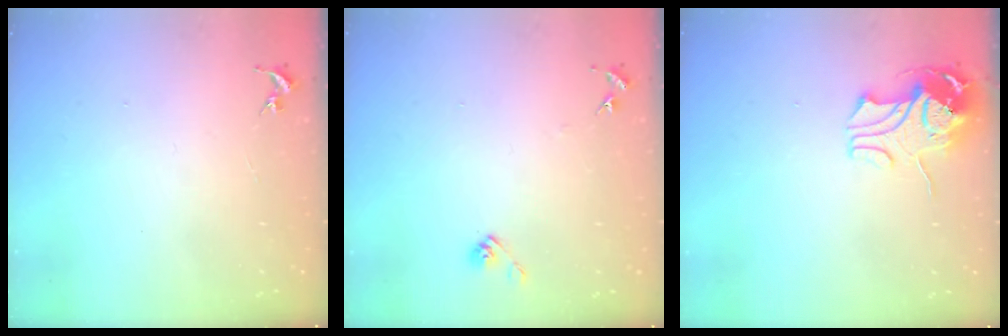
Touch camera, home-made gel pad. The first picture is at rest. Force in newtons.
{"total": 6.2, "press": 6.2, "slide": 0.5}
{"total": 10.9, "press": 10.9, "slide": 1.1}